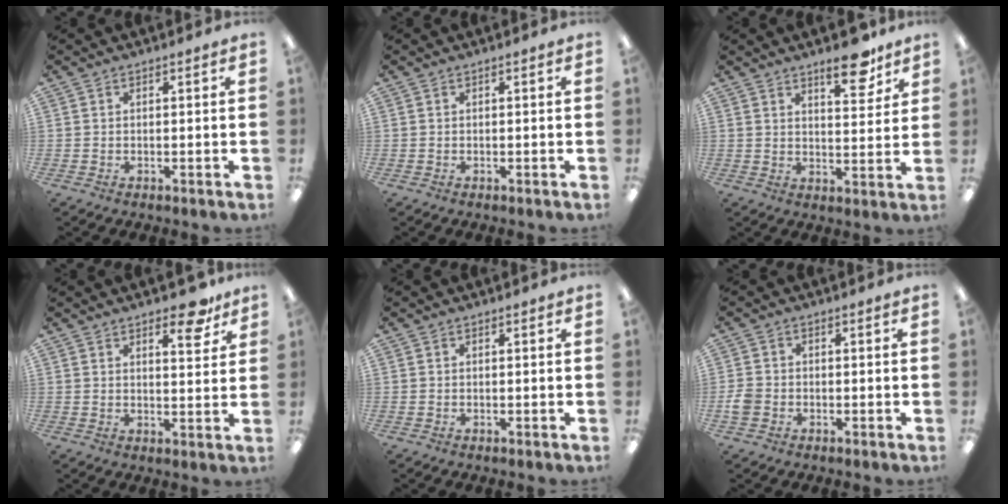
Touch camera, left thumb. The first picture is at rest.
{"total": 0.0}
{"total": 10.2, "force": [7.2, 3.7, 6.1], "torque": [-0.065, -0.046, 0.116]}
{"total": 7.6, "force": [5.6, 2.9, 4.2], "torque": [-0.033, -0.038, 0.089]}
{"total": 0.0}
{"total": 3.4, "force": [-1.1, 2.8, 1.7], "torque": [-0.032, 0.007, -0.021]}